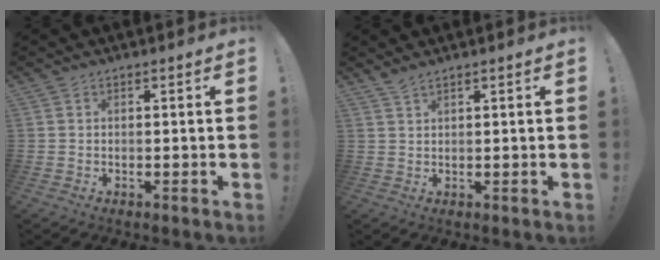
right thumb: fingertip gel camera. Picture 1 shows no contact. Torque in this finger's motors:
{"motor_torque": [0.50, 0.01, 0.32, -0.16, -0.07]}